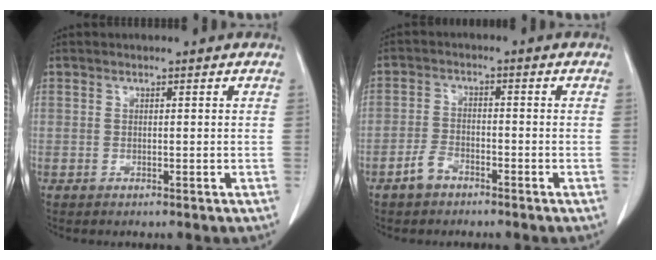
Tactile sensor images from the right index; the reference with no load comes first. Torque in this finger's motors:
{"motor_torque": [-0.16, -0.24, -0.13, -0.03]}